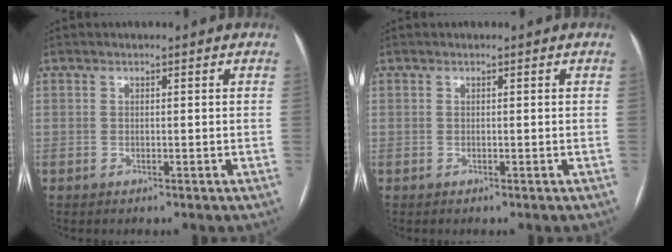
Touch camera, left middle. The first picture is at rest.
{"total": 0.0}